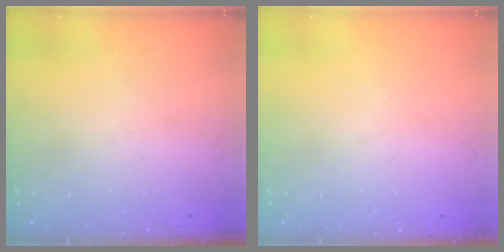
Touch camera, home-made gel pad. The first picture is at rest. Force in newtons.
{"total": 0.0}